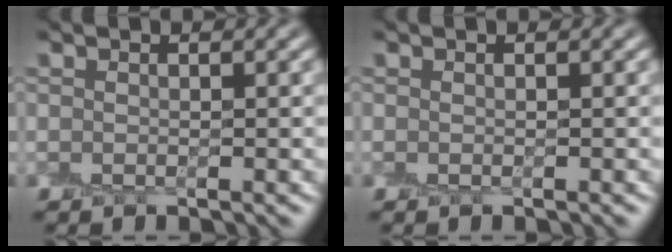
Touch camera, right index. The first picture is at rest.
{"total": 0.0}